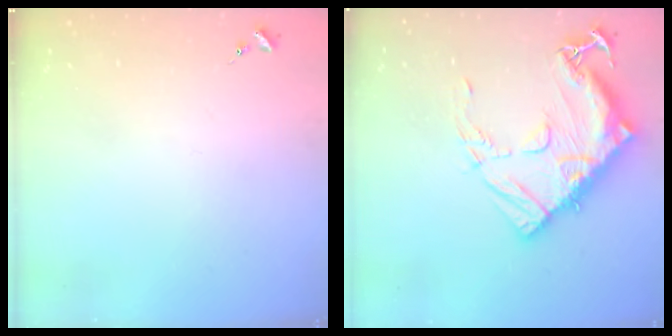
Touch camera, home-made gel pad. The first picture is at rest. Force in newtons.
{"total": 19.9, "press": 19.8, "slide": 1.7}